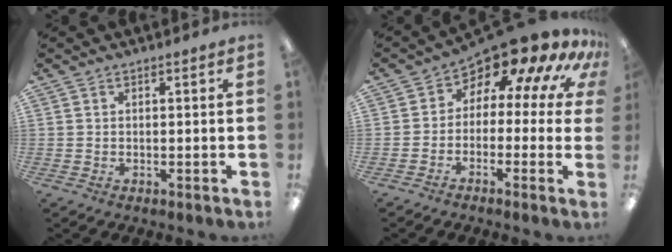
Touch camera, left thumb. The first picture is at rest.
{"total": 11.7, "force": [7.7, 4.4, 7.7], "torque": [-0.113, -0.072, 0.122]}